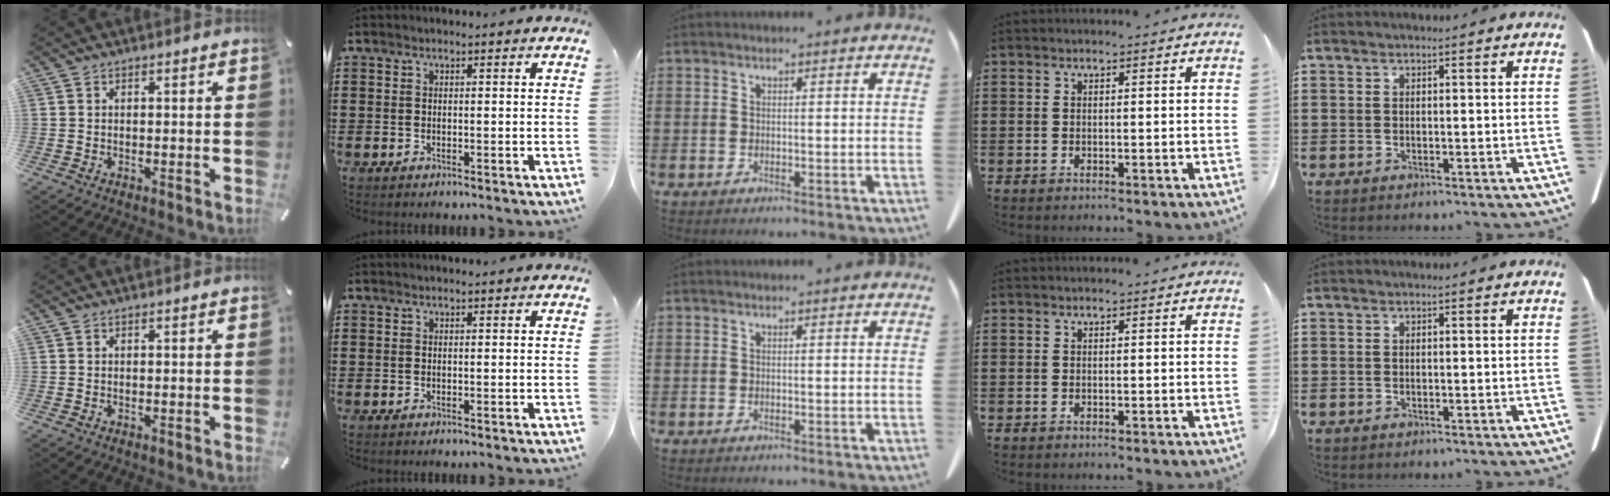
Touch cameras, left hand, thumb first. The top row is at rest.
{}